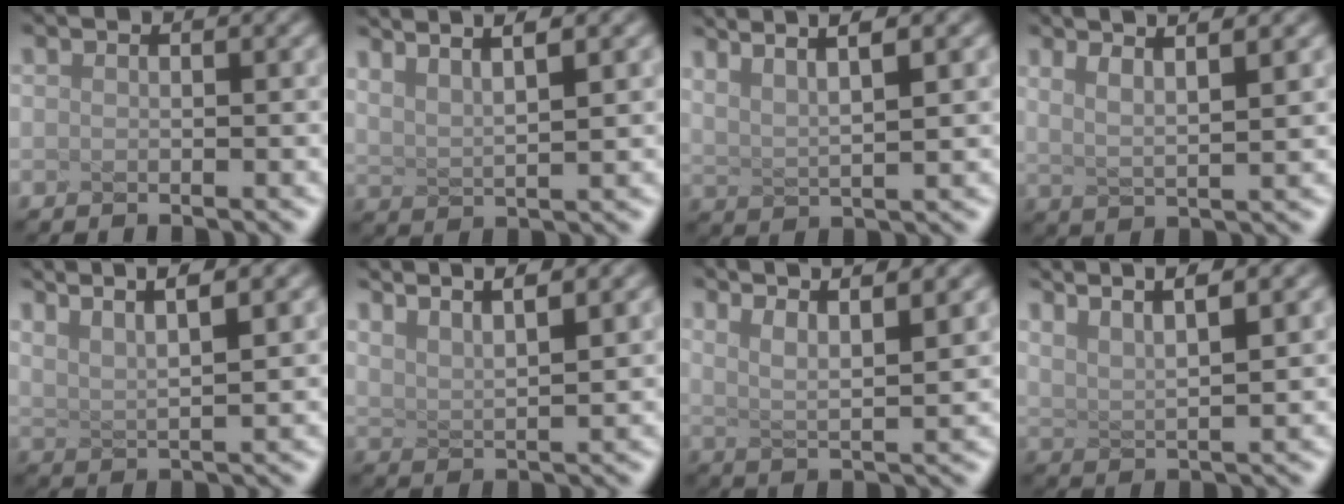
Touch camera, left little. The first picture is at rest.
{"total": 4.1, "force": [2.9, 0.1, 2.9], "torque": [-0.076, 0.019, 0.059]}
{"total": 4.1, "force": [2.5, 0.0, 3.2], "torque": [-0.085, 0.014, 0.058]}
{"total": 3.1, "force": [1.7, -0.2, 2.5], "torque": [-0.074, 0.012, 0.046]}
{"total": 4.6, "force": [3.2, 0.1, 3.3], "torque": [-0.087, 0.017, 0.068]}
{"total": 4.6, "force": [3.8, 0.3, 2.6], "torque": [-0.061, 0.021, 0.066]}
{"total": 4.6, "force": [3.1, 0.3, 3.4], "torque": [-0.078, 0.021, 0.060]}
{"total": 5.0, "force": [3.6, 0.3, 3.4], "torque": [-0.083, 0.020, 0.069]}